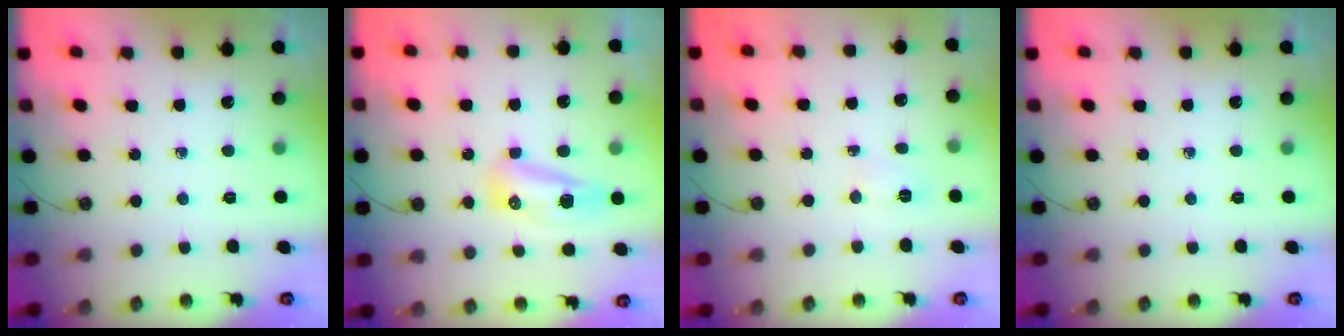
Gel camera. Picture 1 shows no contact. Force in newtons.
{"total": 8.4, "press": 8.2, "slide": 2.0}
{"total": 3.6, "press": 3.4, "slide": 0.9}
{"total": 0.0}